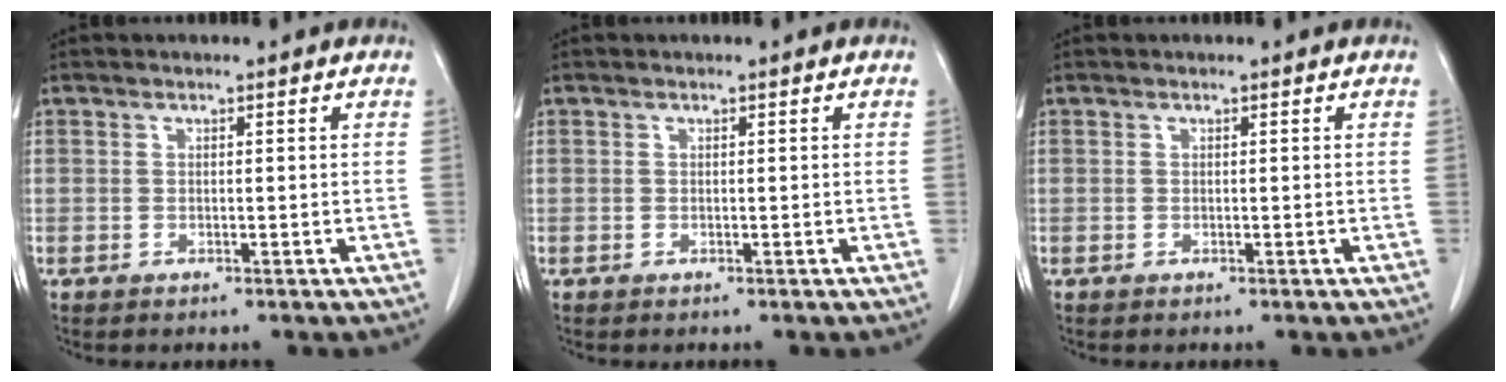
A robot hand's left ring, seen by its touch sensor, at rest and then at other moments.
{"total": 0.0}
{"total": 0.0}